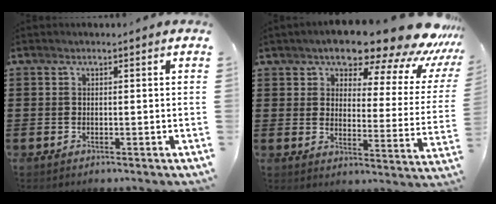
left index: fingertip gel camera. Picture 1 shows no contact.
{"total": 12.2, "force": [10.4, 2.7, 5.7], "torque": [-0.106, -0.072, 0.172]}